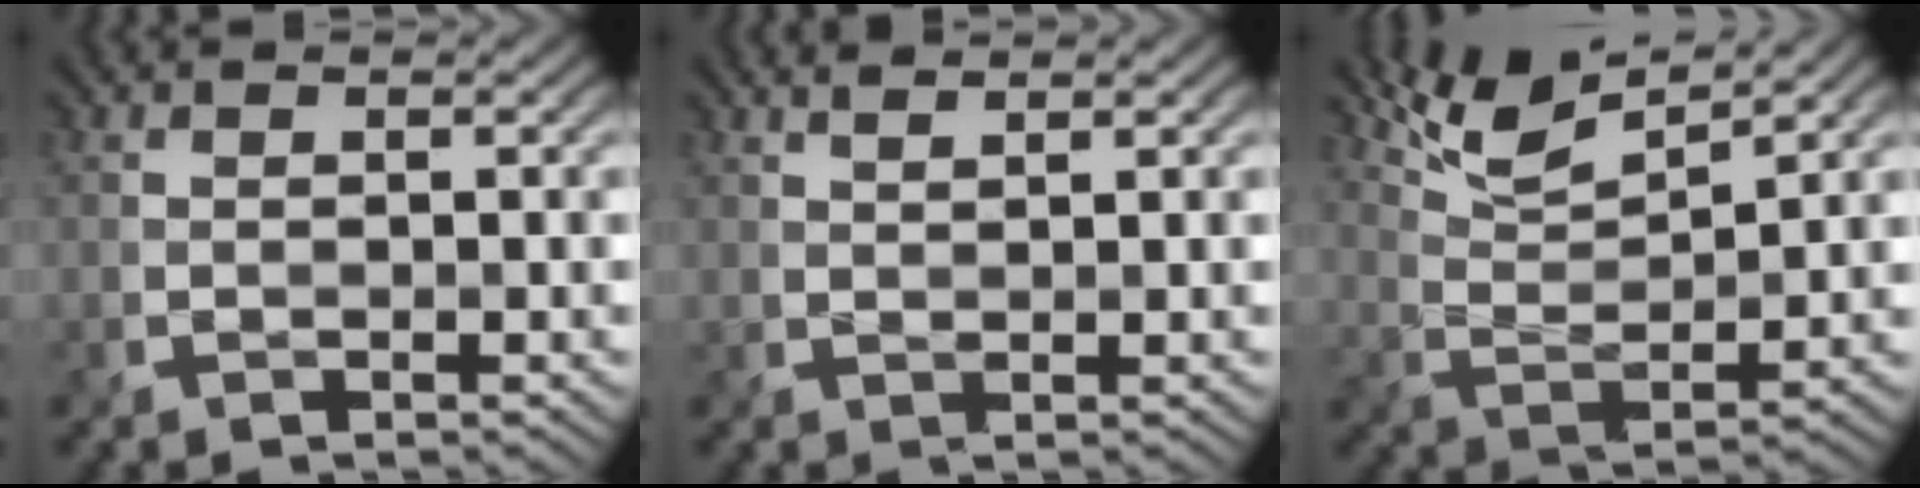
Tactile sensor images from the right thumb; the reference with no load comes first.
{"total": 1.4, "force": [1.2, 0.1, 0.7], "torque": [-0.016, 0.003, 0.022]}
{"total": 7.6, "force": [6.0, 1.6, 4.4], "torque": [-0.105, 0.010, 0.122]}